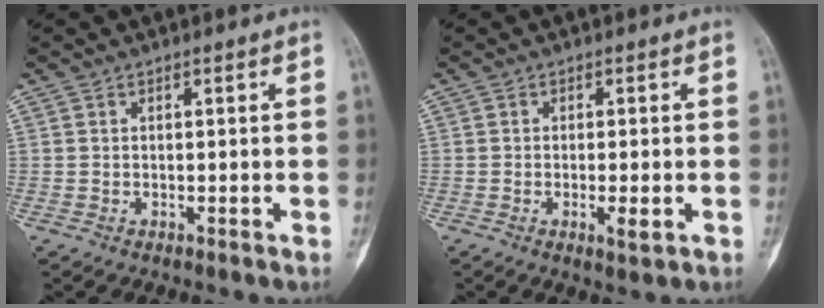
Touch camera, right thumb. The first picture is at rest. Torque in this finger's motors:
{"motor_torque": [-0.11, 0.24, 0.15, 0.46, -0.17]}